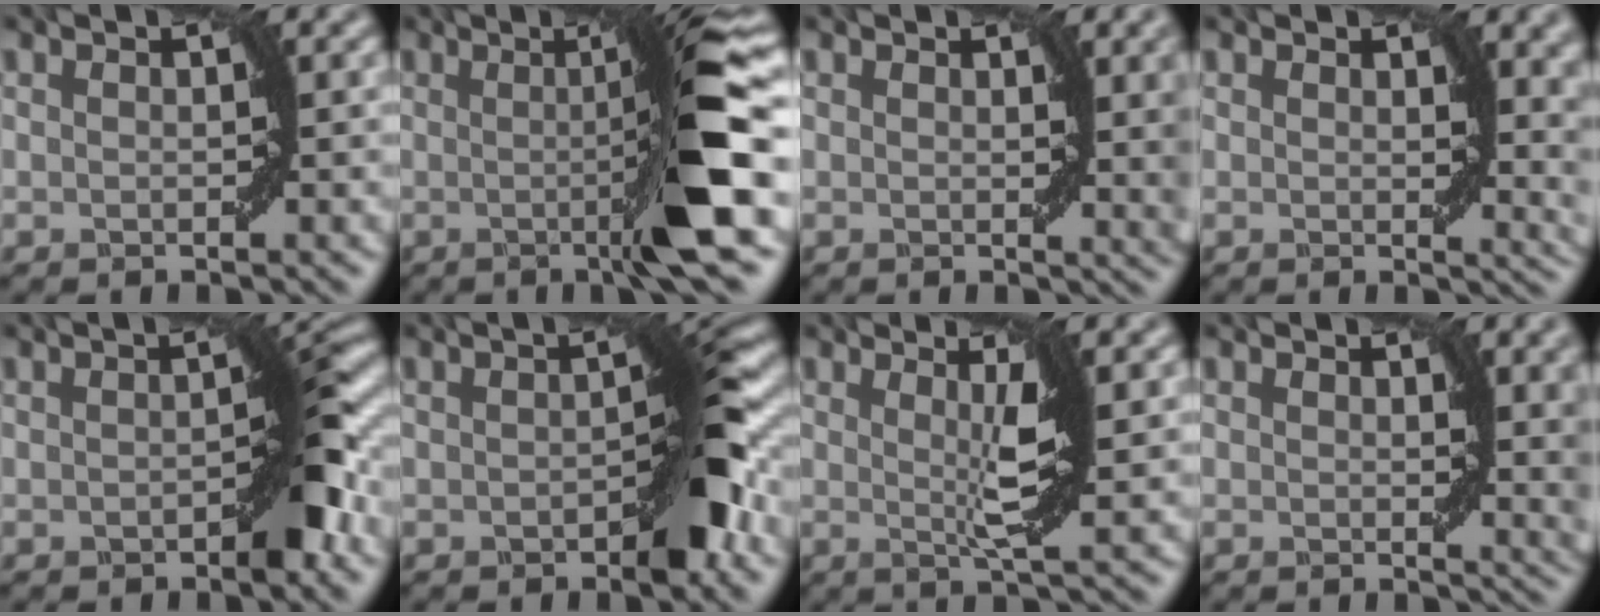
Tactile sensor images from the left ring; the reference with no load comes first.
{"total": 8.4, "force": [-0.3, 0.9, 8.3], "torque": [-0.116, -0.004, -0.005]}
{"total": 5.7, "force": [1.5, 1.8, 5.1], "torque": [-0.044, -0.003, 0.026]}
{"total": 5.4, "force": [2.0, 2.5, 4.4], "torque": [-0.038, -0.011, 0.040]}
{"total": 3.2, "force": [-1.1, 0.7, 2.9], "torque": [-0.035, 0.012, -0.018]}
{"total": 4.2, "force": [-1.3, 1.2, 3.8], "torque": [-0.046, 0.014, -0.023]}
{"total": 3.5, "force": [0.8, 0.6, 3.4], "torque": [-0.057, -0.011, 0.015]}
{"total": 5.5, "force": [1.6, 2.0, 4.9], "torque": [-0.041, -0.007, 0.031]}